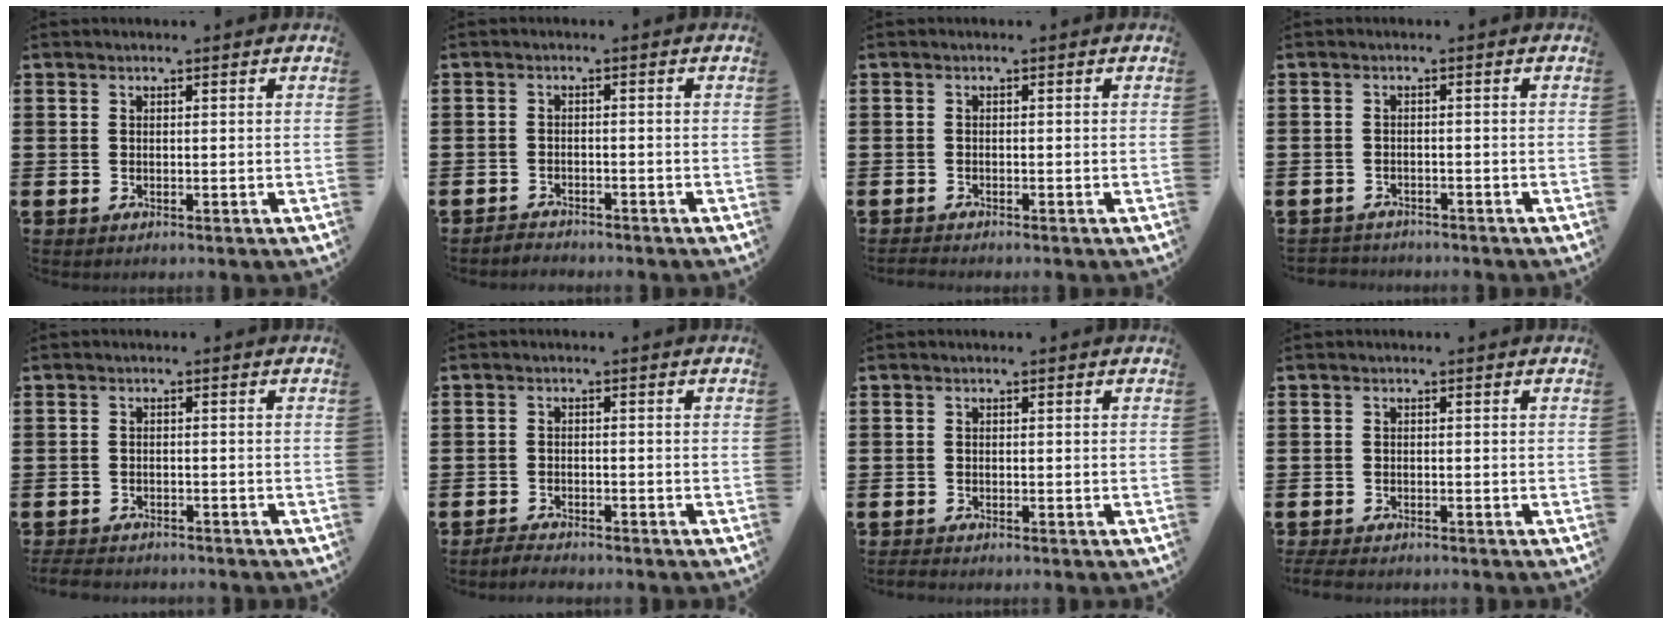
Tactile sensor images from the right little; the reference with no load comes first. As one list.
[{"total": 1.5, "force": [-1.5, 0.1, -0.2], "torque": [-0.002, 0.004, -0.032]}, {"total": 0.7, "force": [-0.7, 0.0, 0.2], "torque": [-0.004, -0.003, -0.014]}, {"total": 1.2, "force": [-1.2, 0.2, -0.2], "torque": [0.000, 0.003, -0.027]}, {"total": 1.9, "force": [-1.8, 0.3, 0.2], "torque": [-0.007, 0.002, -0.040]}, {"total": 1.7, "force": [-1.7, 0.1, 0.1], "torque": [-0.007, 0.004, -0.034]}, {"total": 0.6, "force": [-0.6, 0.1, 0.2], "torque": [-0.004, -0.002, -0.012]}, {"total": 1.2, "force": [-1.0, 0.3, 0.6], "torque": [-0.012, 0.001, -0.021]}]